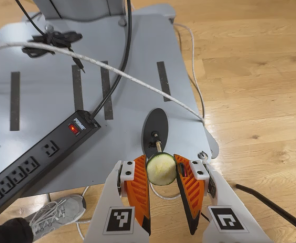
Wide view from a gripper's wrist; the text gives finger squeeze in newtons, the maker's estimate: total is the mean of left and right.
{"total": 9.6, "left": 9.9, "right": 9.4}